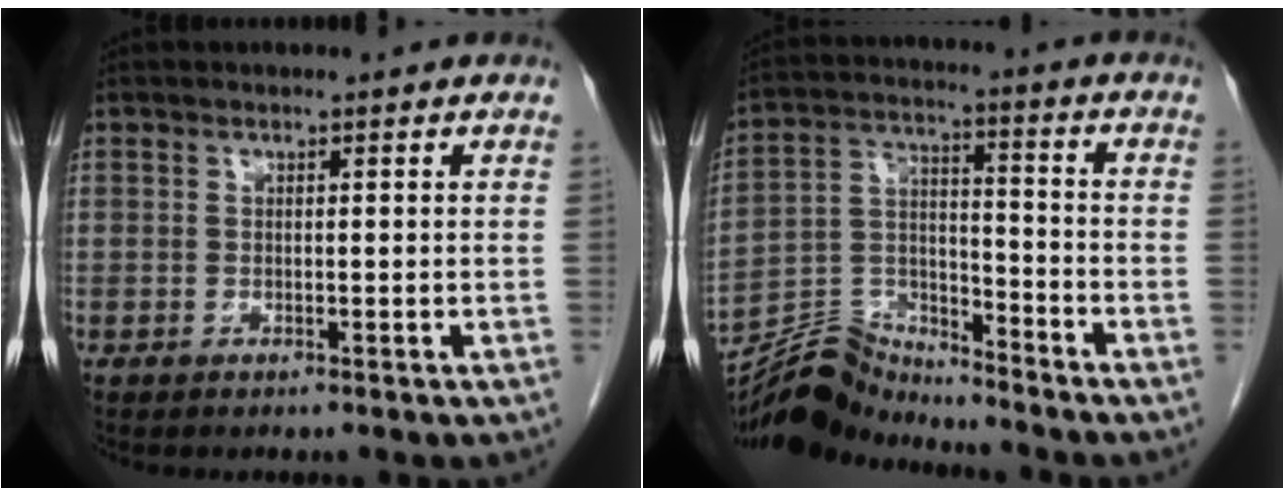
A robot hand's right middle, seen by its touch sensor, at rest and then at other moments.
{"total": 9.0, "force": [-9.0, 0.5, -0.3], "torque": [0.003, 0.028, -0.170]}